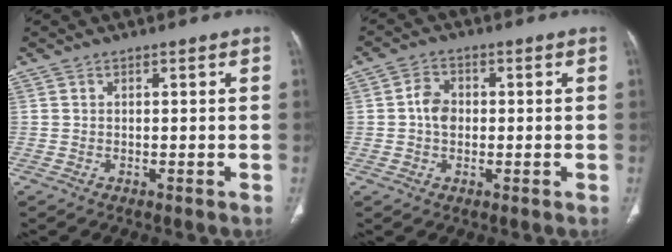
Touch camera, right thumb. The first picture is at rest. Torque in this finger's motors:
{"motor_torque": [0.64, 0.79, 0.54, -0.60, 0.02]}